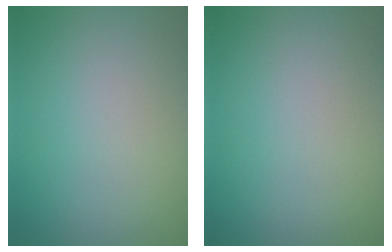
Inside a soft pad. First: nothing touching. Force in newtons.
{"total": 0.0}